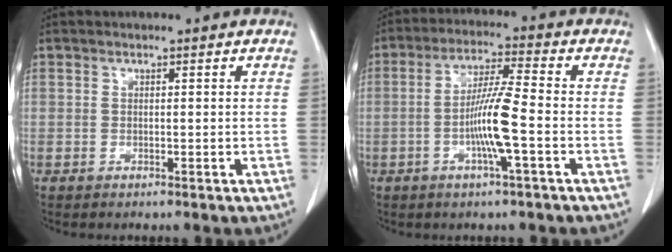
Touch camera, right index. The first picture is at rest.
{"total": 8.3, "force": [-2.1, -0.2, 8.0], "torque": [-0.157, 0.000, -0.043]}